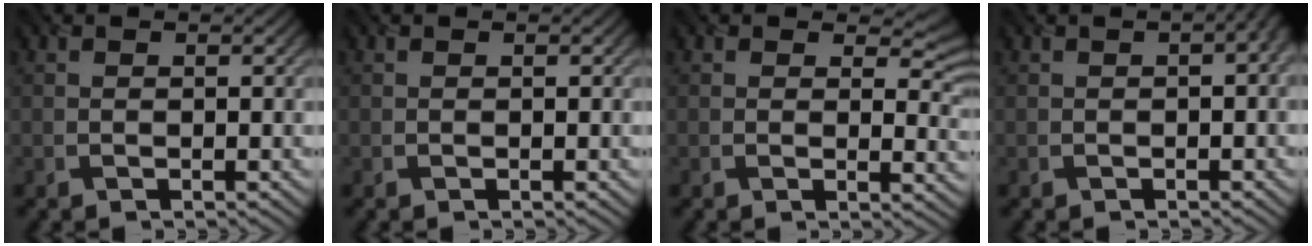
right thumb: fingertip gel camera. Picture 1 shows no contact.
{"total": 0.0}
{"total": 4.6, "force": [2.7, 2.4, 2.9], "torque": [-0.035, -0.009, 0.035]}
{"total": 4.5, "force": [0.2, 2.4, 3.8], "torque": [-0.036, 0.006, 0.014]}